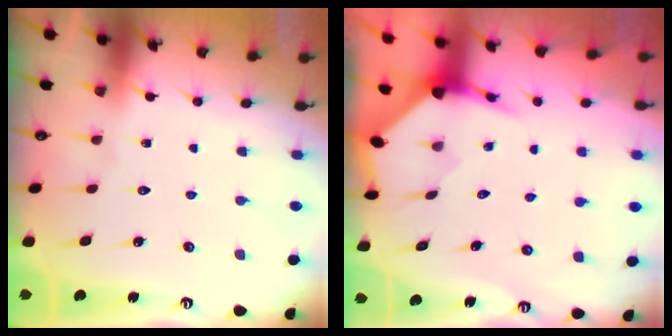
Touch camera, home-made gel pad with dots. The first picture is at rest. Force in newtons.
{"total": 3.5, "press": 3.5, "slide": 0.4}